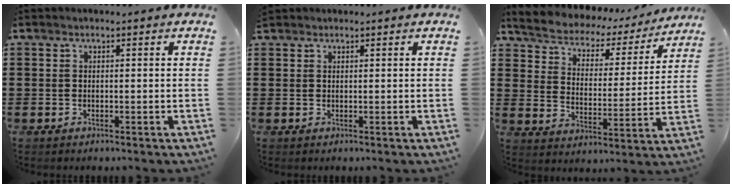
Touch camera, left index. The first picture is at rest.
{"total": 0.7, "force": [0.7, 0.2, 0.0], "torque": [-0.002, 0.001, 0.015]}
{"total": 4.0, "force": [3.8, 1.3, 0.4], "torque": [-0.033, -0.031, 0.058]}